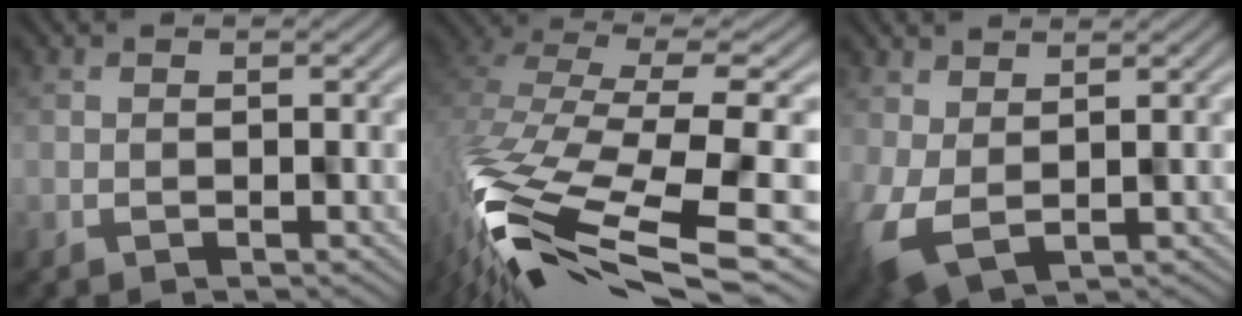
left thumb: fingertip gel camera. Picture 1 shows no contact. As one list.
[{"total": 13.0, "force": [-3.5, 5.4, 11.3], "torque": [-0.299, -0.019, -0.040]}, {"total": 5.5, "force": [-0.6, 3.1, 4.5], "torque": [-0.108, -0.021, 0.001]}]